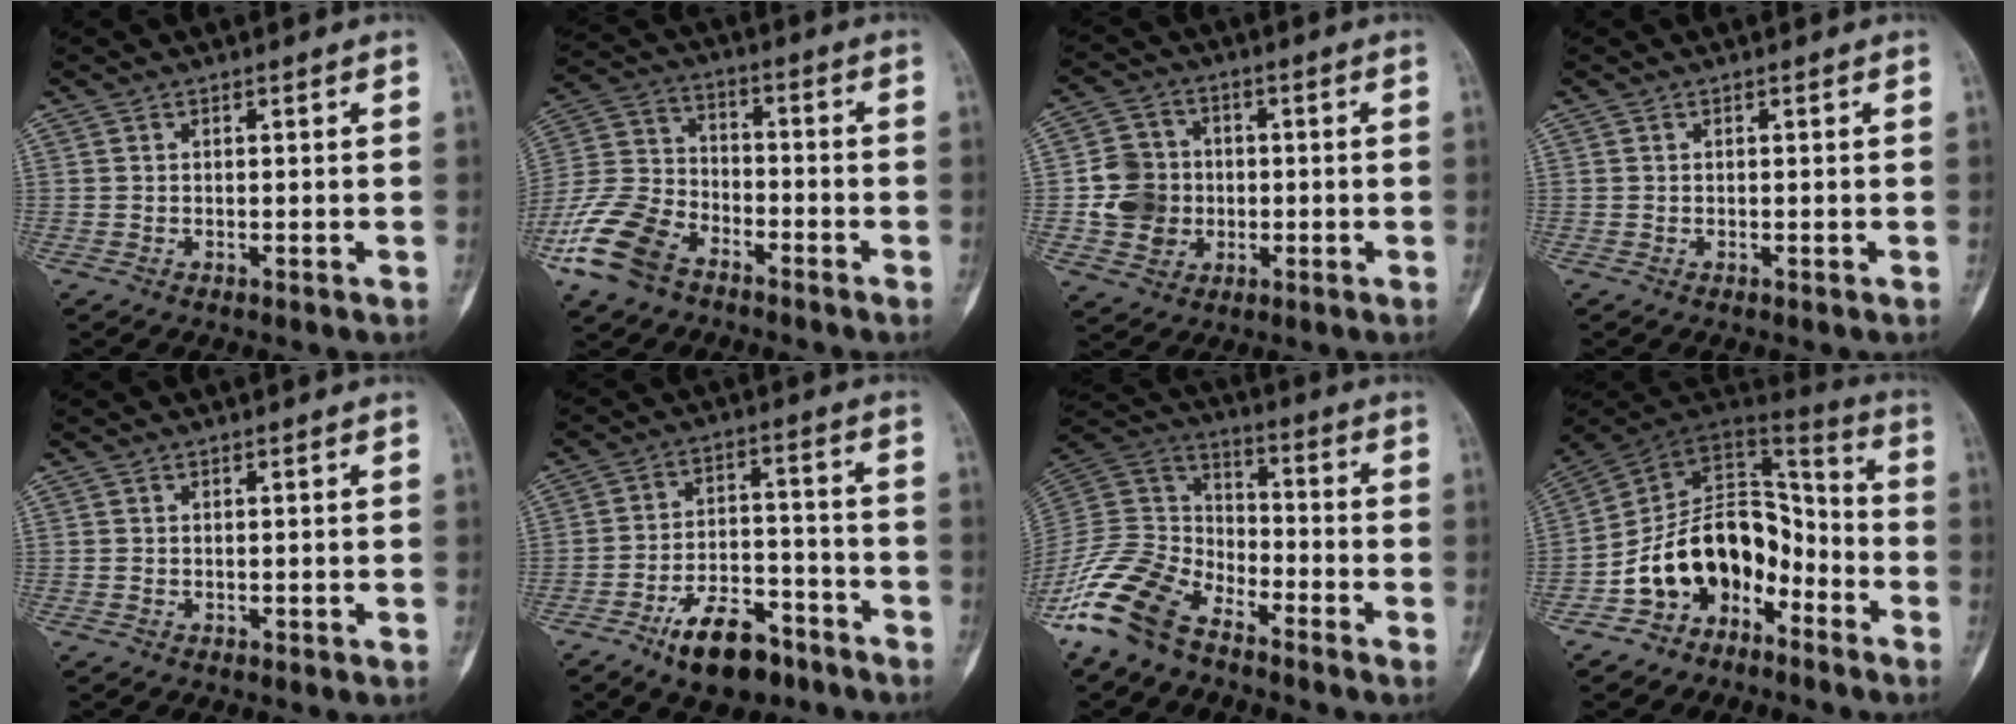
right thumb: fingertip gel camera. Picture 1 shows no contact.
{"total": 14.8, "force": [-8.7, 8.8, 8.1], "torque": [-0.169, 0.036, -0.179]}
{"total": 9.4, "force": [-0.9, 8.6, 3.6], "torque": [-0.032, 0.015, -0.016]}
{"total": 0.0}
{"total": 0.0}
{"total": 12.5, "force": [-8.2, 6.0, 7.3], "torque": [-0.099, 0.064, -0.135]}
{"total": 16.0, "force": [-11.1, 8.3, 7.9], "torque": [-0.152, 0.069, -0.225]}
{"total": 17.2, "force": [-7.8, 12.3, 9.2], "torque": [-0.107, 0.110, -0.140]}